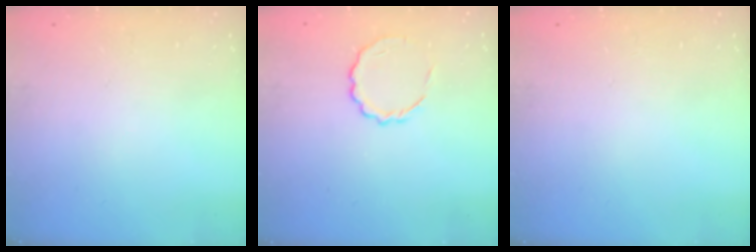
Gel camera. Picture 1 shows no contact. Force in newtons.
{"total": 6.2, "press": 6.0, "slide": 1.5}
{"total": 0.0}